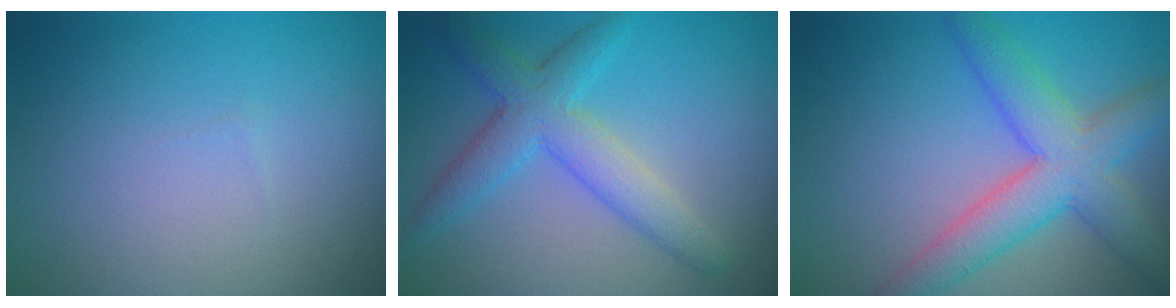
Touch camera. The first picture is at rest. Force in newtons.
{"total": 4.6, "press": 4.6, "slide": 0.1}
{"total": 6.0, "press": 6.0, "slide": 0.2}